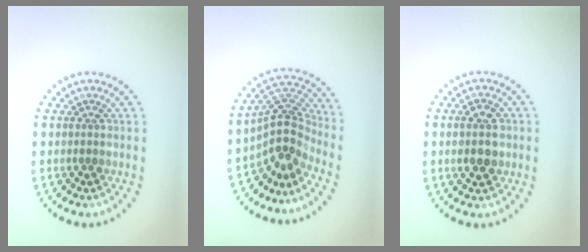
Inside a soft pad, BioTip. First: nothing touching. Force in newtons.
{"total": 3.9, "press": 2.6, "slide": 2.9}
{"total": 3.6, "press": 3.6, "slide": 0.1}